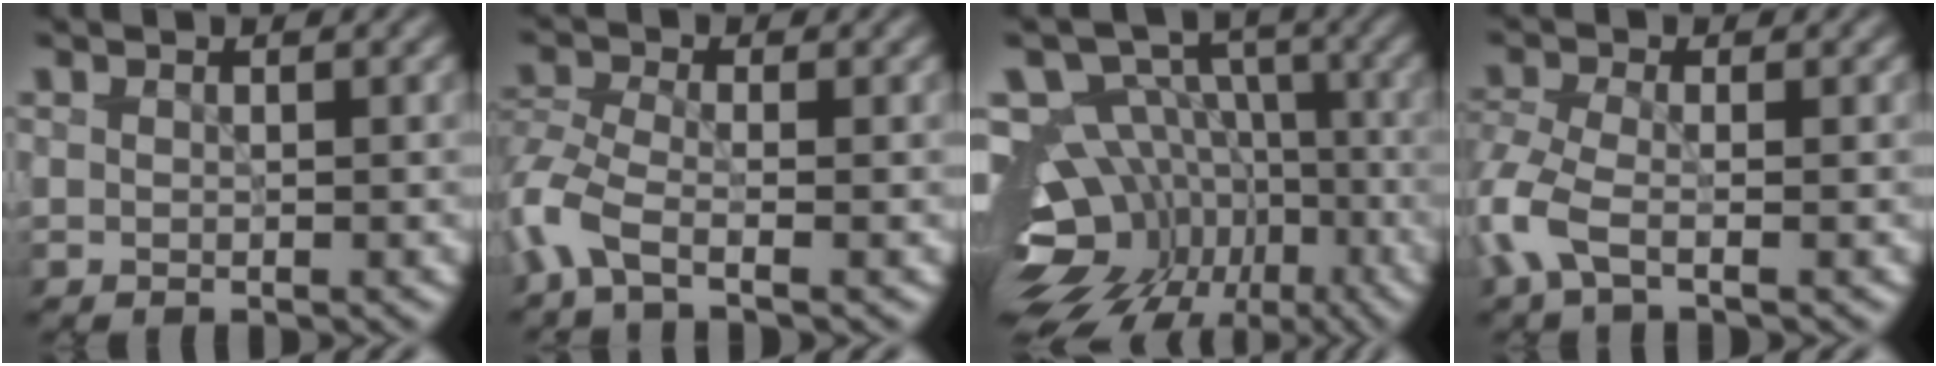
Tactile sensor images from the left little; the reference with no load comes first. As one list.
[{"total": 3.9, "force": [-2.3, 1.3, 2.8], "torque": [-0.075, -0.009, -0.065]}, {"total": 15.1, "force": [-6.1, 11.4, 7.8], "torque": [-0.130, -0.005, -0.069]}, {"total": 3.4, "force": [-1.6, 1.2, 2.8], "torque": [-0.076, -0.008, -0.048]}]